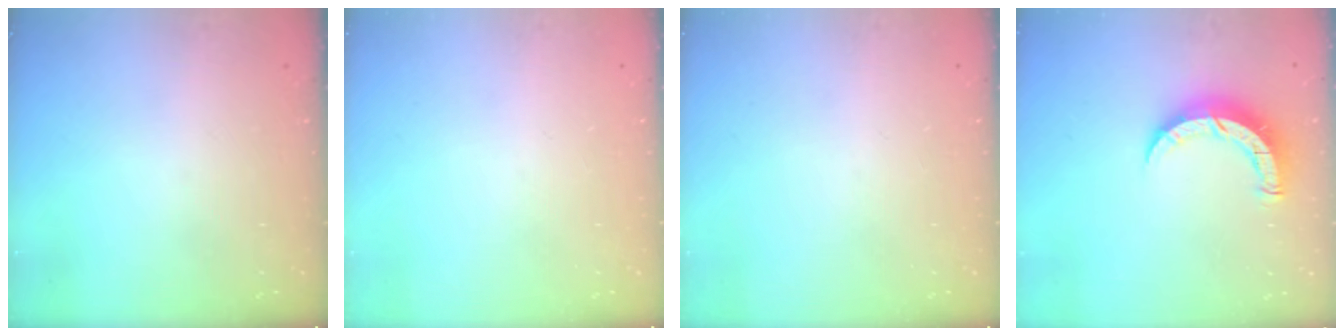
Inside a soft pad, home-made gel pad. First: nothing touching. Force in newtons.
{"total": 0.0}
{"total": 0.0}
{"total": 8.1, "press": 8.1, "slide": 0.5}